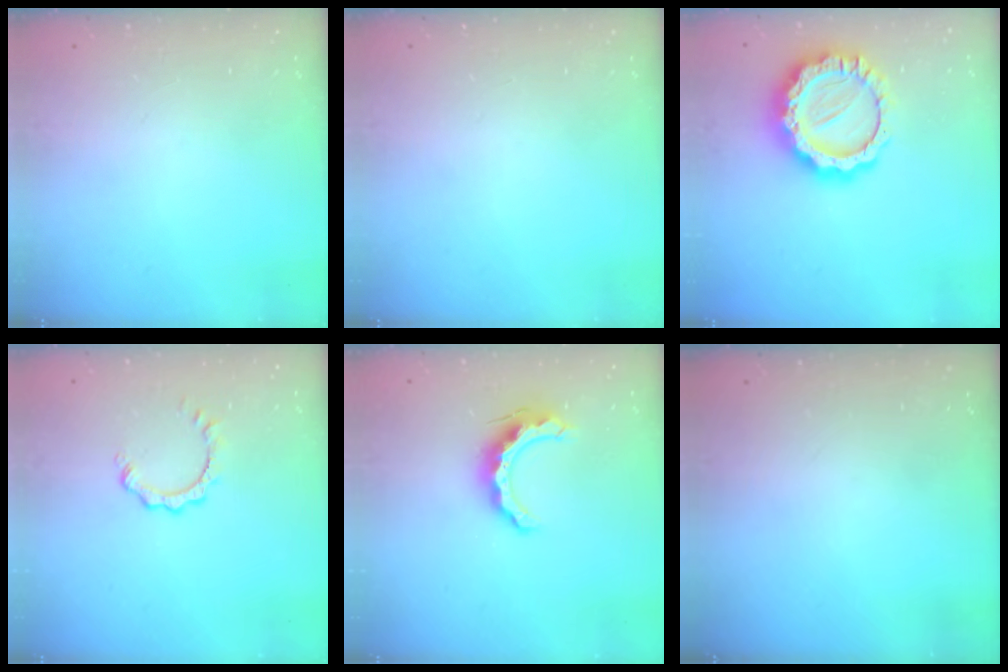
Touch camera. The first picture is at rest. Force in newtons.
{"total": 0.0}
{"total": 15.8, "press": 15.8, "slide": 1.0}
{"total": 2.5, "press": 2.5, "slide": 0.2}
{"total": 11.2, "press": 11.2, "slide": 0.5}
{"total": 0.0}